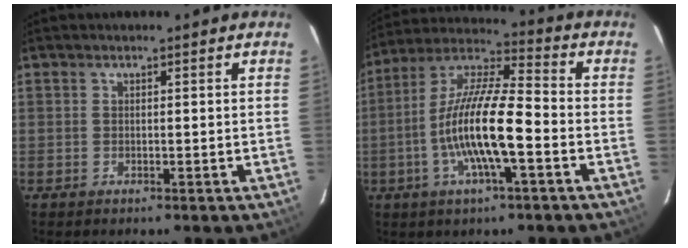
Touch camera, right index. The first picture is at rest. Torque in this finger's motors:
{"motor_torque": [0.67, -0.33, 1.05, 0.21]}